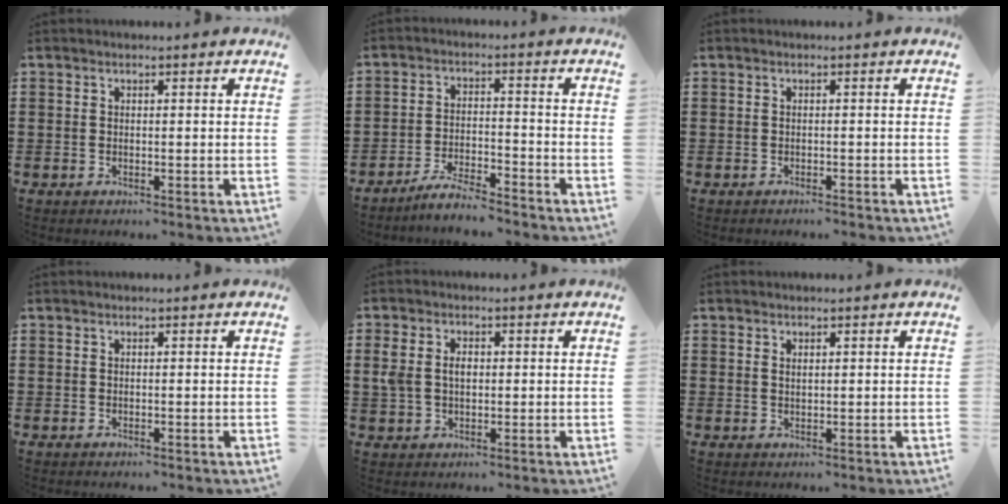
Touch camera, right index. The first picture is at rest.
{"total": 4.8, "force": [-4.6, 0.1, 1.4], "torque": [-0.039, -0.001, -0.093]}
{"total": 0.5, "force": [-0.5, 0.0, 0.2], "torque": [-0.005, -0.002, -0.010]}
{"total": 0.0}
{"total": 3.3, "force": [0.4, 2.2, 2.4], "torque": [-0.053, 0.012, 0.005]}
{"total": 0.7, "force": [0.4, 0.3, 0.4], "torque": [-0.010, 0.003, 0.008]}